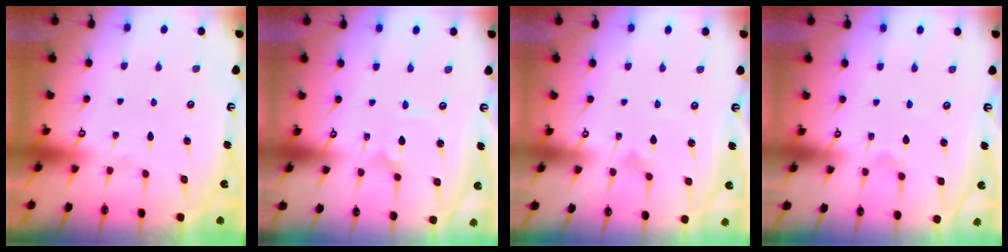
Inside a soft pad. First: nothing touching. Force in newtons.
{"total": 2.1, "press": 2.1, "slide": 0.1}
{"total": 1.9, "press": 1.9, "slide": 0.1}
{"total": 1.8, "press": 1.8, "slide": 0.4}